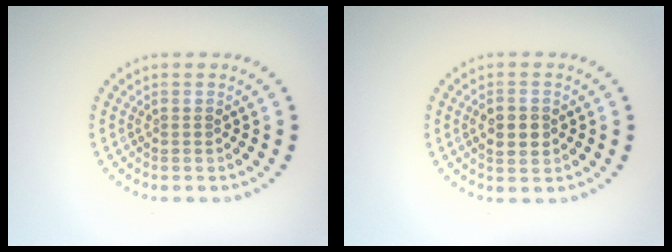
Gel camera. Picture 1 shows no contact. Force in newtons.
{"total": 2.6, "press": 2.6, "slide": 0.1}